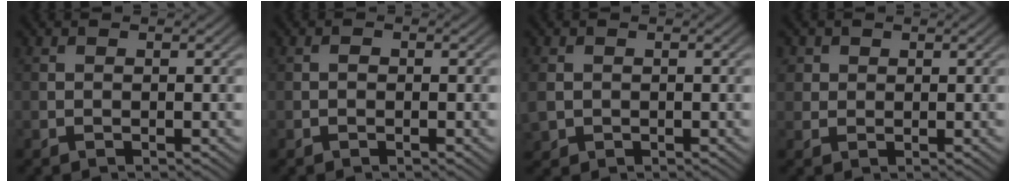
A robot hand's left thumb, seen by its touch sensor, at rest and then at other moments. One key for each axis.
{"total": 0.6, "fx": -0.2, "fy": 0.4, "fz": 0.3, "tx": -0.003, "ty": 0.000, "tz": -0.005}
{"total": 2.7, "fx": -0.1, "fy": 2.4, "fz": 1.3, "tx": -0.043, "ty": -0.005, "tz": -0.001}
{"total": 2.4, "fx": 1.1, "fy": 2.0, "fz": 0.6, "tx": -0.019, "ty": -0.005, "tz": 0.023}